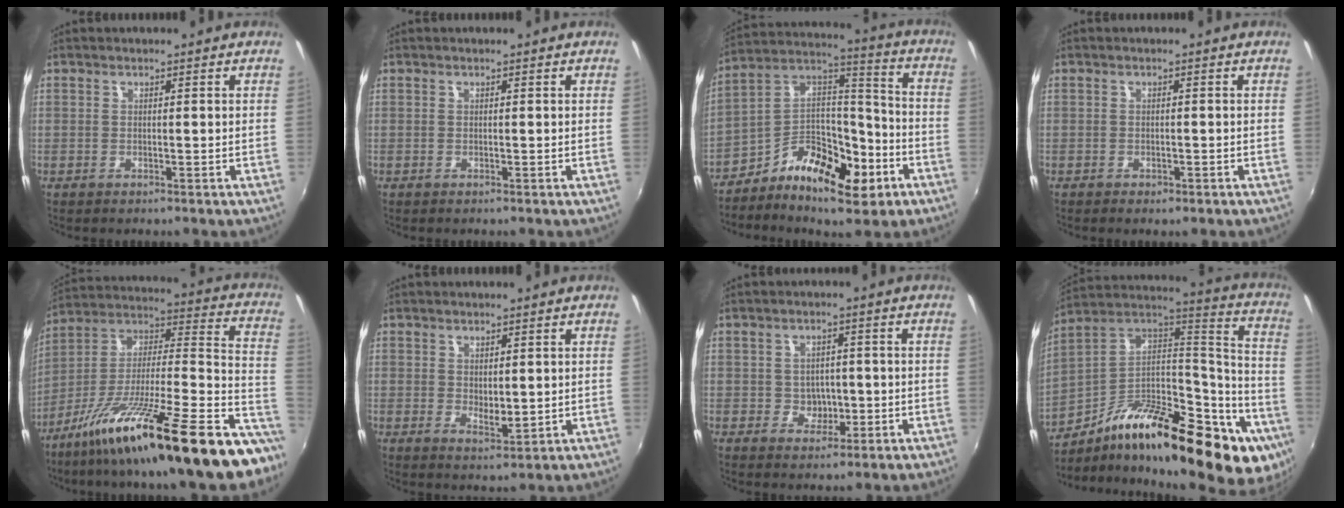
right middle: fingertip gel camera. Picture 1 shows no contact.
{"total": 0.0}
{"total": 15.9, "force": [-8.3, 7.5, 11.2], "torque": [-0.201, 0.019, -0.141]}
{"total": 1.7, "force": [-1.1, 0.9, 0.8], "torque": [-0.017, -0.007, -0.017]}
{"total": 30.6, "force": [-20.0, 4.7, 22.7], "torque": [-0.317, -0.021, -0.318]}
{"total": 2.9, "force": [0.7, 1.7, 2.2], "torque": [-0.034, -0.006, 0.015]}
{"total": 4.0, "force": [-0.7, 3.6, 1.5], "torque": [-0.025, 0.006, -0.006]}
{"total": 33.0, "force": [-17.7, 12.0, 25.2], "torque": [-0.349, 0.008, -0.275]}